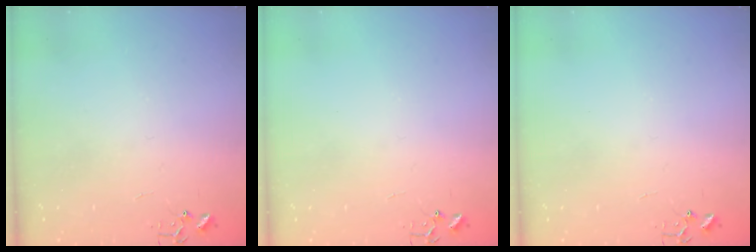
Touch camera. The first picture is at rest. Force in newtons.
{"total": 0.0}
{"total": 0.0}